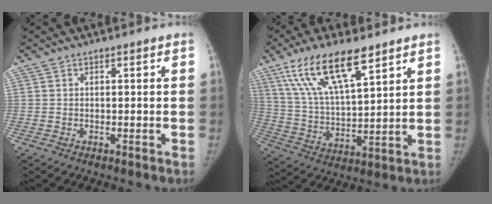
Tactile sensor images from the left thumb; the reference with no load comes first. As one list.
[{"total": 16.3, "force": [10.0, 5.0, 11.9], "torque": [-0.209, -0.032, 0.196]}]